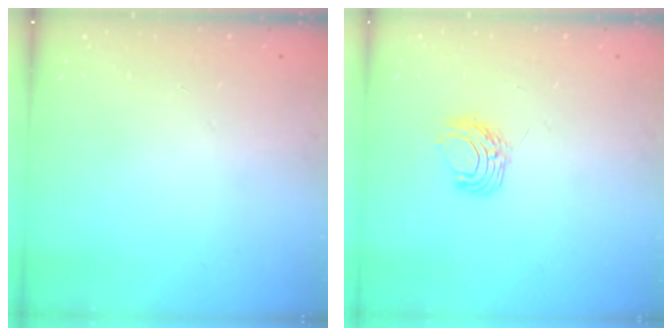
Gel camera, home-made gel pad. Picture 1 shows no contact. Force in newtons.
{"total": 6.9, "press": 6.9, "slide": 0.6}